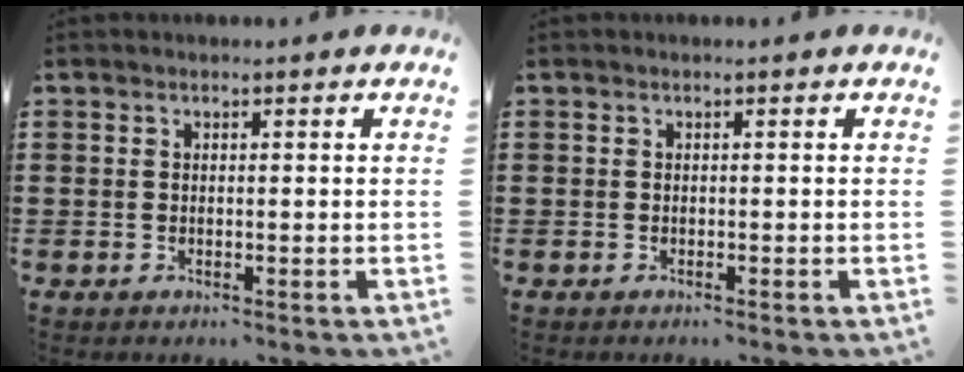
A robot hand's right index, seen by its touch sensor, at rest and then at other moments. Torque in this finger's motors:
{"motor_torque": [-0.17, 0.16, 0.00, 0.00]}